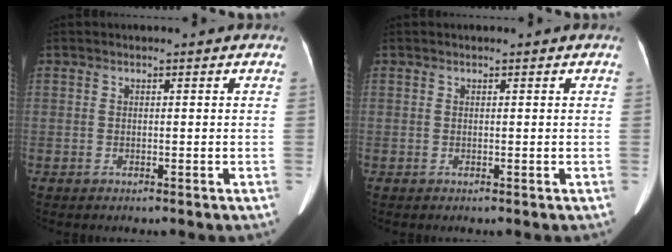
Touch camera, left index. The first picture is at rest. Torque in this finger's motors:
{"motor_torque": [-0.14, -0.66, 0.01, 0.00]}